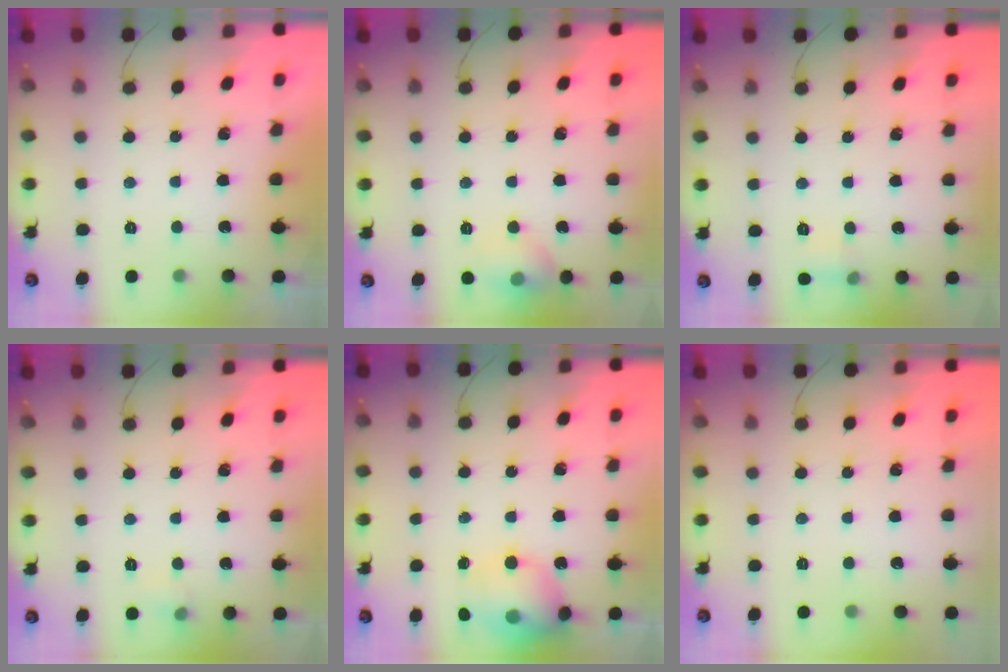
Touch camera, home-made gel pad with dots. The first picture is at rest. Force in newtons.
{"total": 9.6, "press": 7.7, "slide": 5.6}
{"total": 5.5, "press": 5.1, "slide": 2.0}
{"total": 3.7, "press": 3.5, "slide": 1.1}
{"total": 15.7, "press": 15.5, "slide": 2.7}
{"total": 0.0}